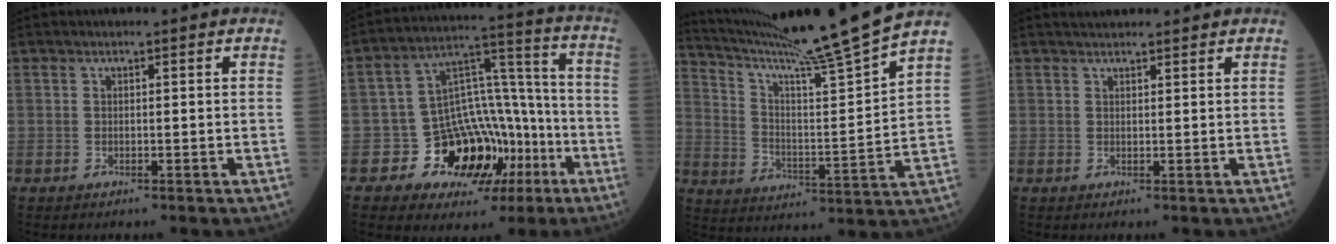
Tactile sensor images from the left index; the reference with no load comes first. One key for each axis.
{"total": 14.2, "fx": -6.5, "fy": 10.3, "fz": 7.2, "tx": -0.093, "ty": 0.059, "tz": -0.088}
{"total": 18.0, "fx": 15.8, "fy": -3.5, "fz": 7.8, "tx": -0.141, "ty": -0.045, "tz": 0.247}
{"total": 2.9, "fx": 2.7, "fy": 0.3, "fz": 0.9, "tx": -0.010, "ty": 0.027, "tz": 0.045}